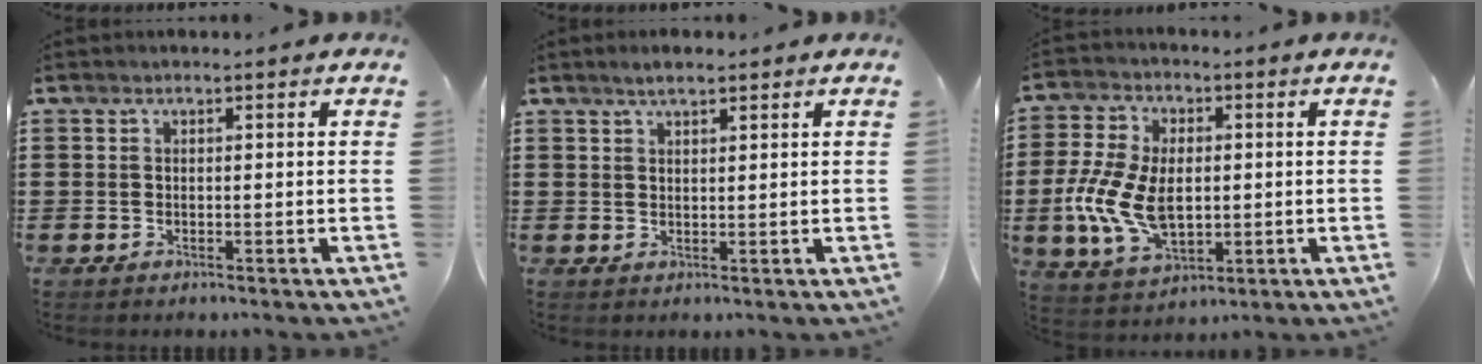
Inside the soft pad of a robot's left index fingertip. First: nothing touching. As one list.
[{"total": 2.3, "force": [1.8, 0.6, 1.3], "torque": [-0.028, 0.004, 0.032]}, {"total": 11.3, "force": [-1.1, 6.8, 9.0], "torque": [-0.211, -0.001, -0.021]}]